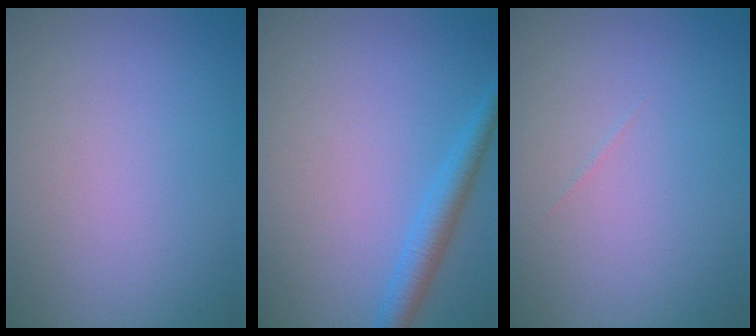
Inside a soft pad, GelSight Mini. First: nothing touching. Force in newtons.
{"total": 2.7, "press": 2.7, "slide": 0.2}
{"total": 0.0}